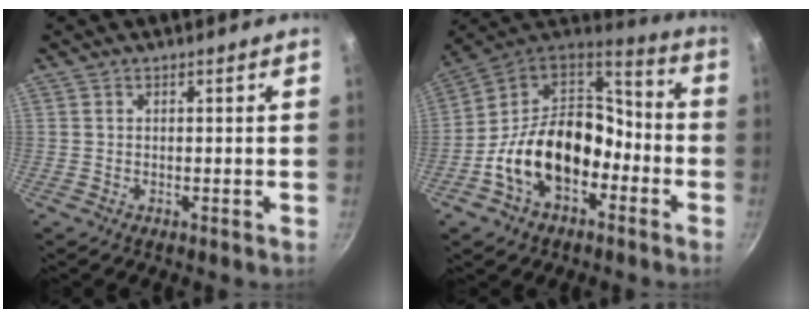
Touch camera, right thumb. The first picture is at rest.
{"total": 20.2, "force": [-5.7, 13.8, 13.6], "torque": [-0.204, 0.070, -0.106]}